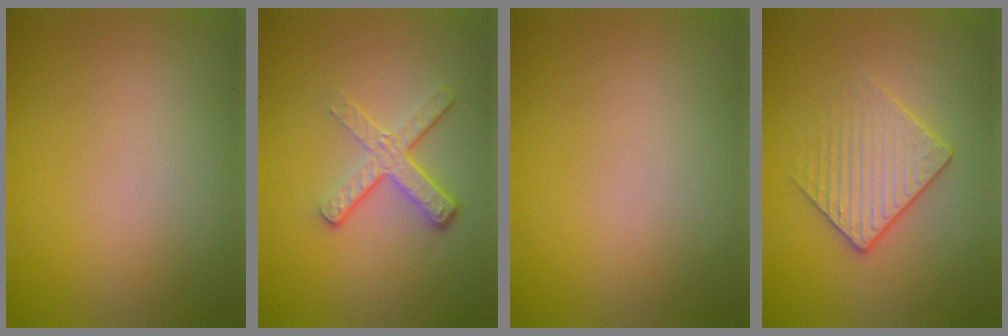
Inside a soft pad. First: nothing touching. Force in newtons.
{"total": 4.1, "press": 2.7, "slide": 3.2}
{"total": 0.0}
{"total": 3.1, "press": 2.9, "slide": 1.2}